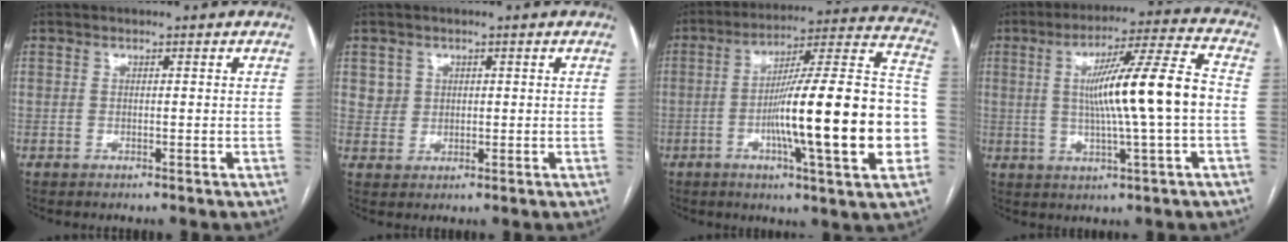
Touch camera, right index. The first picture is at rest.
{"total": 2.7, "force": [1.1, 2.5, 0.2], "torque": [0.007, 0.003, 0.018]}
{"total": 23.6, "force": [-5.0, 1.3, 23.0], "torque": [-0.299, 0.012, -0.079]}
{"total": 14.2, "force": [-0.1, -0.4, 14.2], "torque": [-0.234, 0.012, 0.000]}